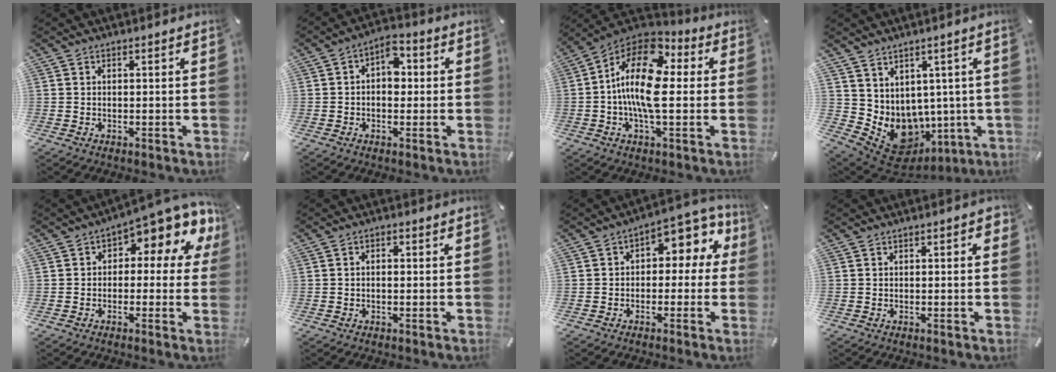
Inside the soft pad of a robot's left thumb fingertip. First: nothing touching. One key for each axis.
{"total": 6.5, "fx": 0.3, "fy": 4.3, "fz": 4.8, "tx": -0.061, "ty": 0.004, "tz": -0.002}
{"total": 17.6, "fx": 0.8, "fy": 8.7, "fz": 15.3, "tx": -0.304, "ty": -0.008, "tz": 0.010}
{"total": 9.8, "fx": -0.4, "fy": 9.0, "fz": 3.8, "tx": -0.074, "ty": -0.030, "tz": 0.015}
{"total": 8.6, "fx": 4.9, "fy": 3.3, "fz": 6.3, "tx": -0.092, "ty": -0.045, "tz": 0.082}
{"total": 1.5, "fx": -0.3, "fy": 0.9, "fz": 1.1, "tx": -0.022, "ty": 0.002, "tz": -0.006}
{"total": 7.6, "fx": 2.7, "fy": 4.6, "fz": 5.4, "tx": -0.070, "ty": -0.022, "tz": 0.043}
{"total": 1.3, "fx": 0.0, "fy": 0.7, "fz": 1.1, "tx": -0.013, "ty": 0.001, "tz": -0.004}